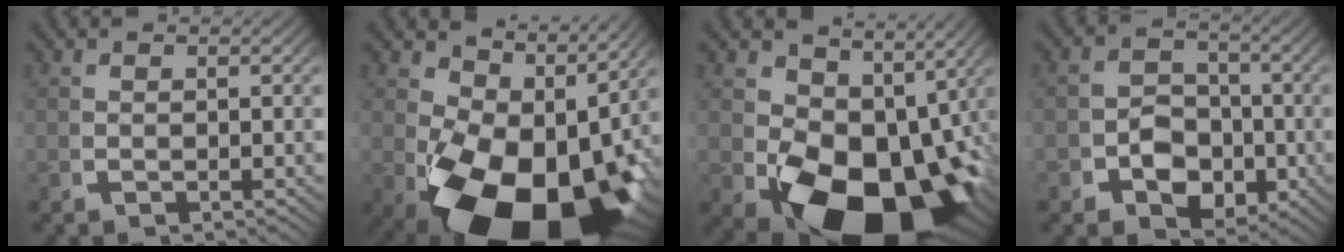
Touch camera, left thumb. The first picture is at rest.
{"total": 20.3, "force": [-3.8, 12.4, 15.6], "torque": [-0.286, -0.085, -0.022]}
{"total": 18.7, "force": [-4.2, 11.8, 13.8], "torque": [-0.236, -0.081, -0.029]}
{"total": 8.0, "force": [-2.0, 6.6, 4.2], "torque": [-0.067, -0.035, -0.028]}